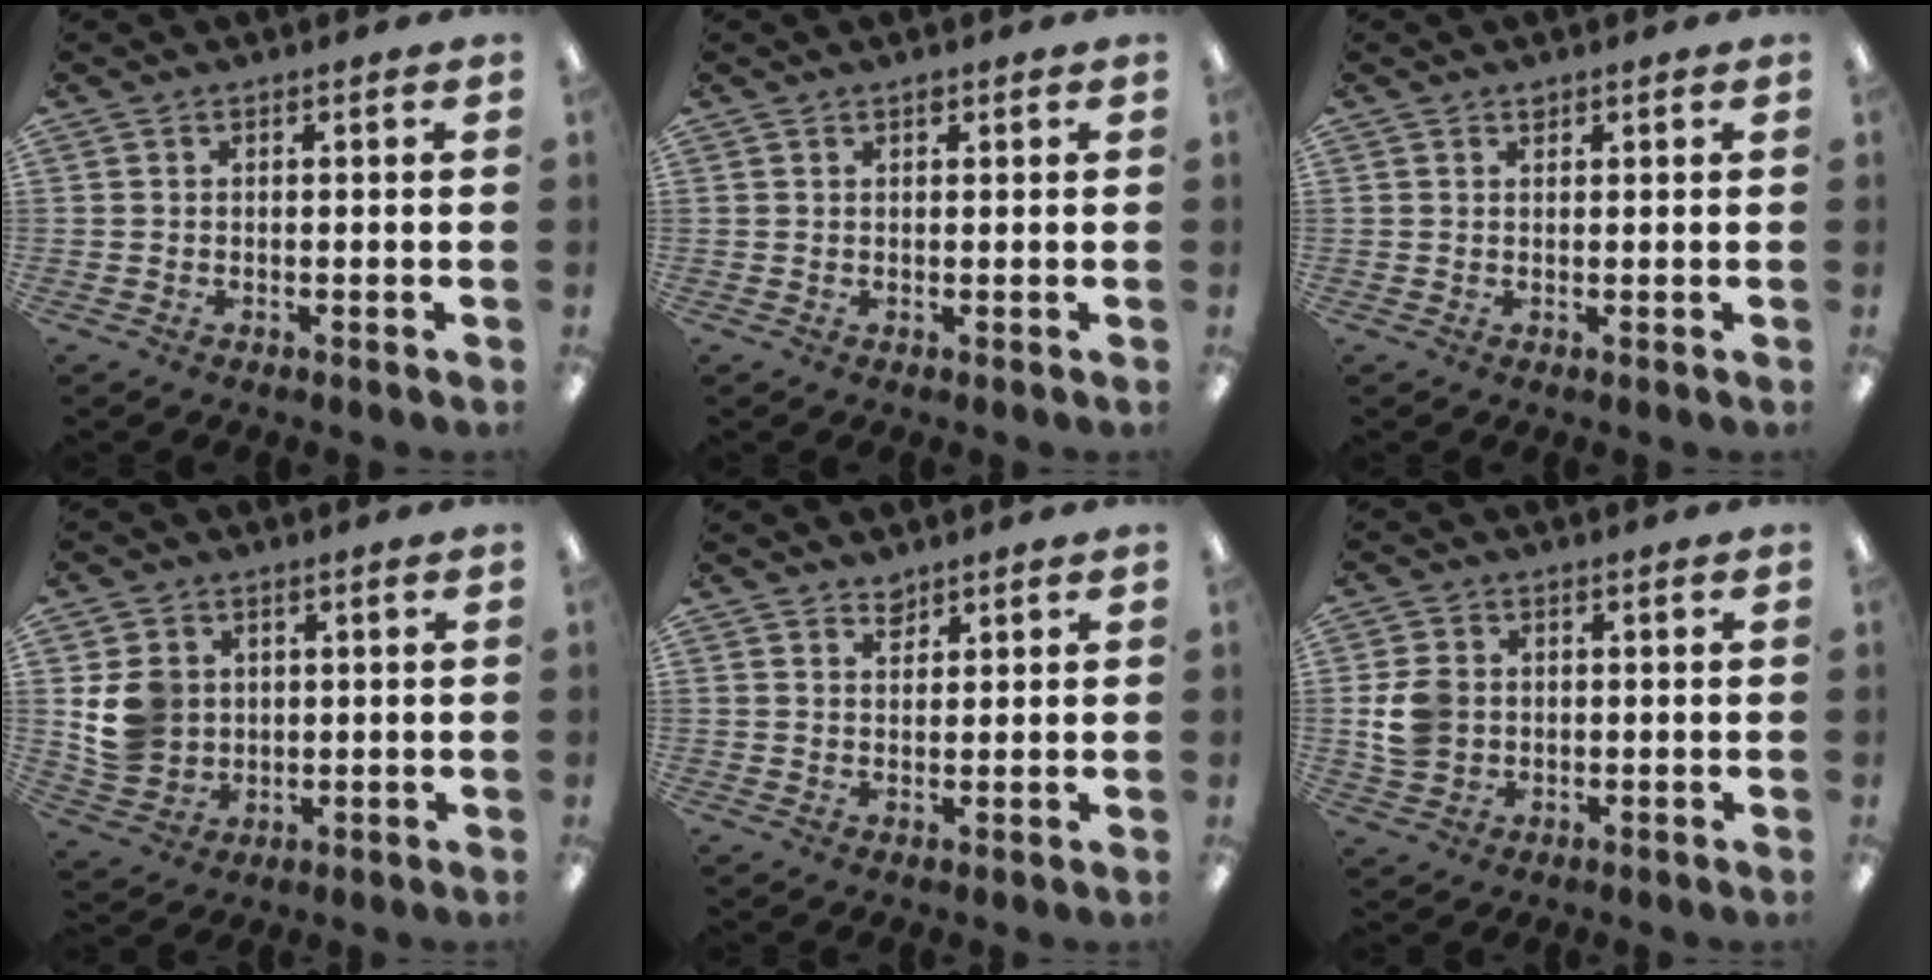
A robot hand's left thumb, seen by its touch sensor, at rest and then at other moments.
{"total": 0.9, "force": [0.7, 0.5, 0.3], "torque": [0.002, -0.002, 0.012]}
{"total": 1.0, "force": [0.8, 0.5, 0.3], "torque": [0.002, -0.005, 0.014]}
{"total": 8.4, "force": [1.7, 7.6, 3.0], "torque": [-0.064, 0.006, 0.038]}
{"total": 2.6, "force": [2.3, 1.1, 0.3], "torque": [0.009, -0.016, 0.042]}
{"total": 6.7, "force": [0.4, 5.8, 3.4], "torque": [-0.065, 0.005, 0.009]}